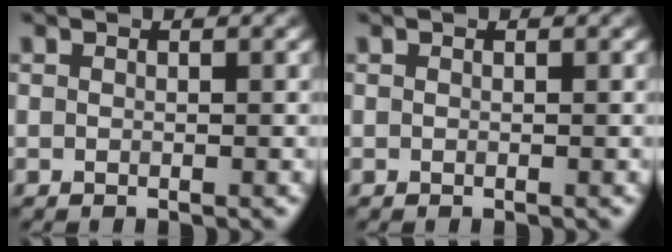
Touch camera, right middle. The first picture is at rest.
{"total": 0.0}